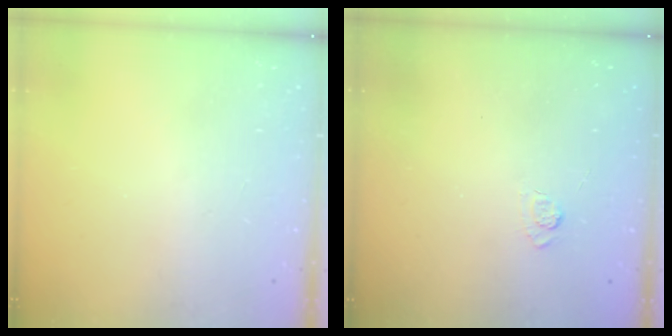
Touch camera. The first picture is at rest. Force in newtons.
{"total": 2.2, "press": 1.8, "slide": 1.3}